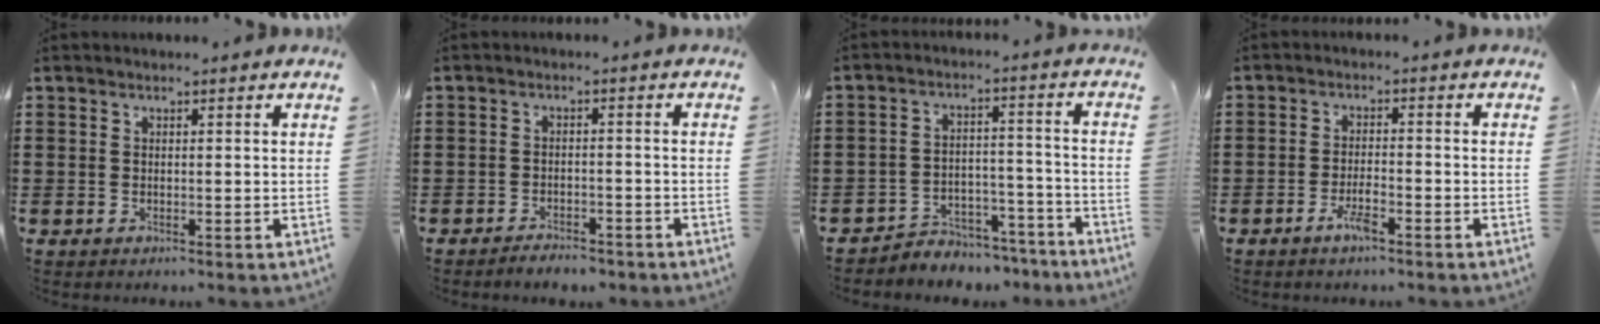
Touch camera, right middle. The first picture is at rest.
{"total": 2.5, "force": [-2.5, 0.5, 0.1], "torque": [-0.008, 0.002, -0.053]}
{"total": 5.0, "force": [-4.8, 1.5, 0.1], "torque": [-0.005, 0.018, -0.099]}
{"total": 3.4, "force": [-2.3, 0.8, 2.4], "torque": [-0.054, -0.001, -0.045]}